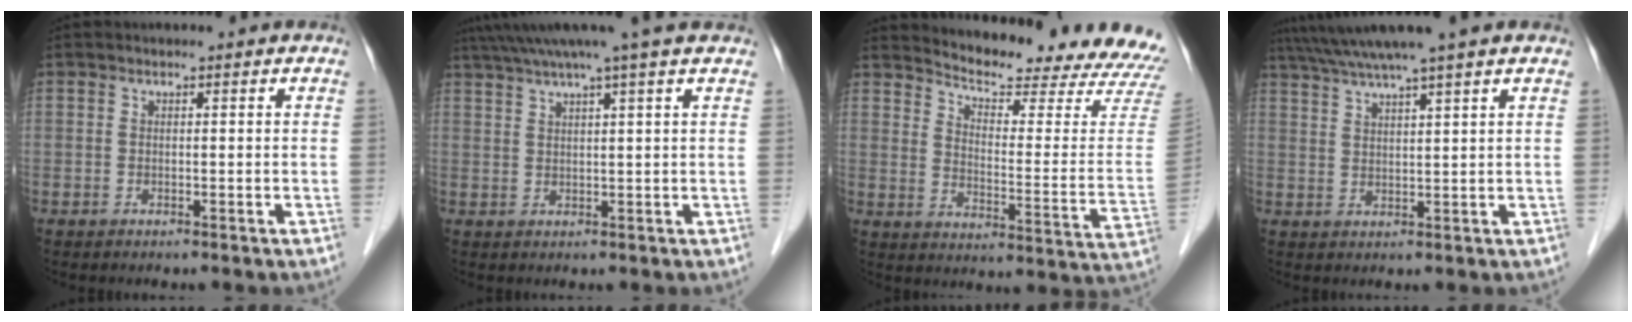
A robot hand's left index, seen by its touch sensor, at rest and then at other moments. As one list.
[{"total": 8.7, "force": [7.0, -1.4, 5.0], "torque": [-0.084, 0.032, 0.095]}, {"total": 21.4, "force": [20.4, 1.1, 6.3], "torque": [-0.094, -0.111, 0.246]}, {"total": 8.7, "force": [7.2, -1.5, 4.6], "torque": [-0.081, 0.027, 0.110]}]